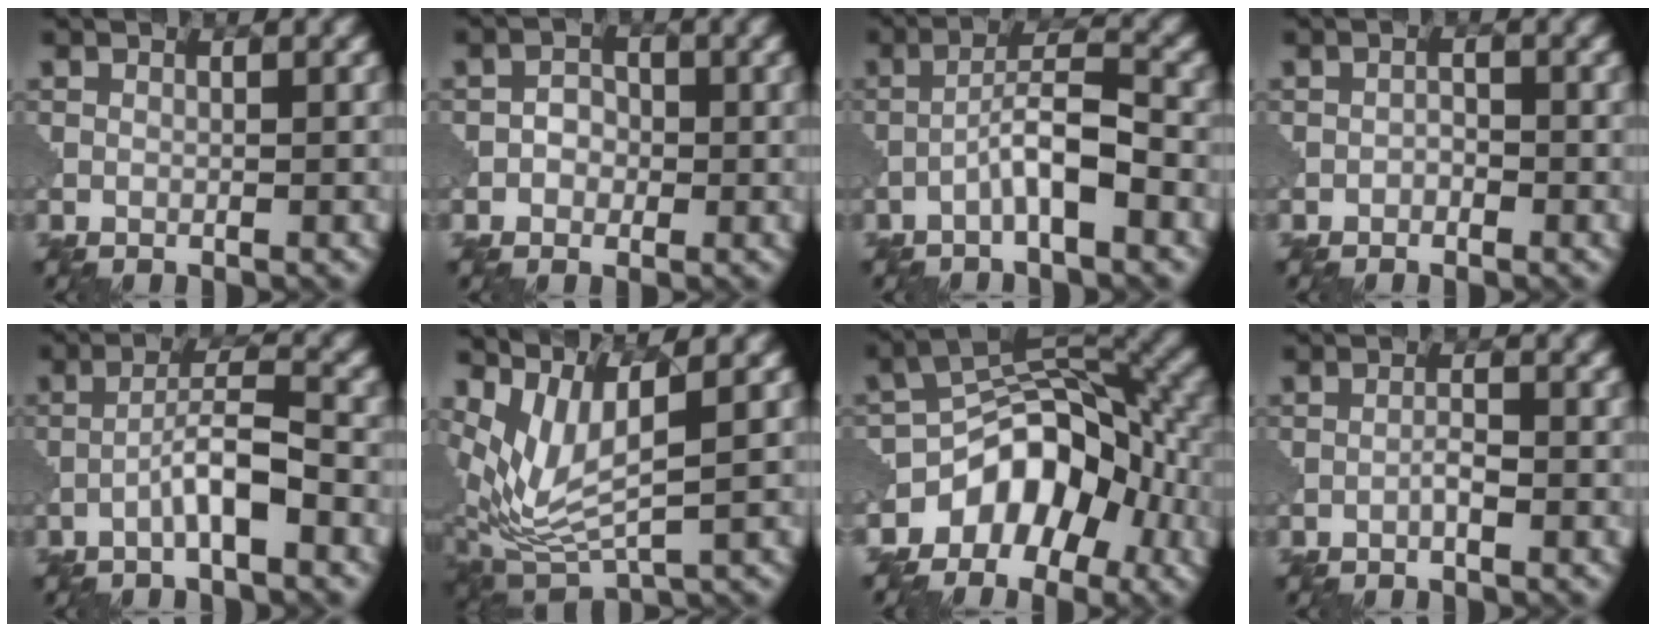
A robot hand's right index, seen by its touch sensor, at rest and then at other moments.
{"total": 1.7, "force": [-0.4, 1.5, 0.8], "torque": [-0.004, 0.002, -0.014]}
{"total": 4.3, "force": [-2.0, 0.7, 3.7], "torque": [-0.065, 0.019, -0.044]}
{"total": 0.9, "force": [-0.5, 0.6, 0.5], "torque": [-0.009, 0.001, -0.011]}
{"total": 4.0, "force": [-1.9, 0.6, 3.5], "torque": [-0.063, 0.018, -0.040]}
{"total": 6.4, "force": [2.3, 2.3, 5.6], "torque": [-0.137, -0.005, 0.055]}
{"total": 8.4, "force": [-4.0, 5.2, 5.2], "torque": [-0.061, 0.012, -0.079]}
{"total": 1.2, "force": [-0.6, 0.2, 1.0], "torque": [-0.018, 0.004, -0.013]}